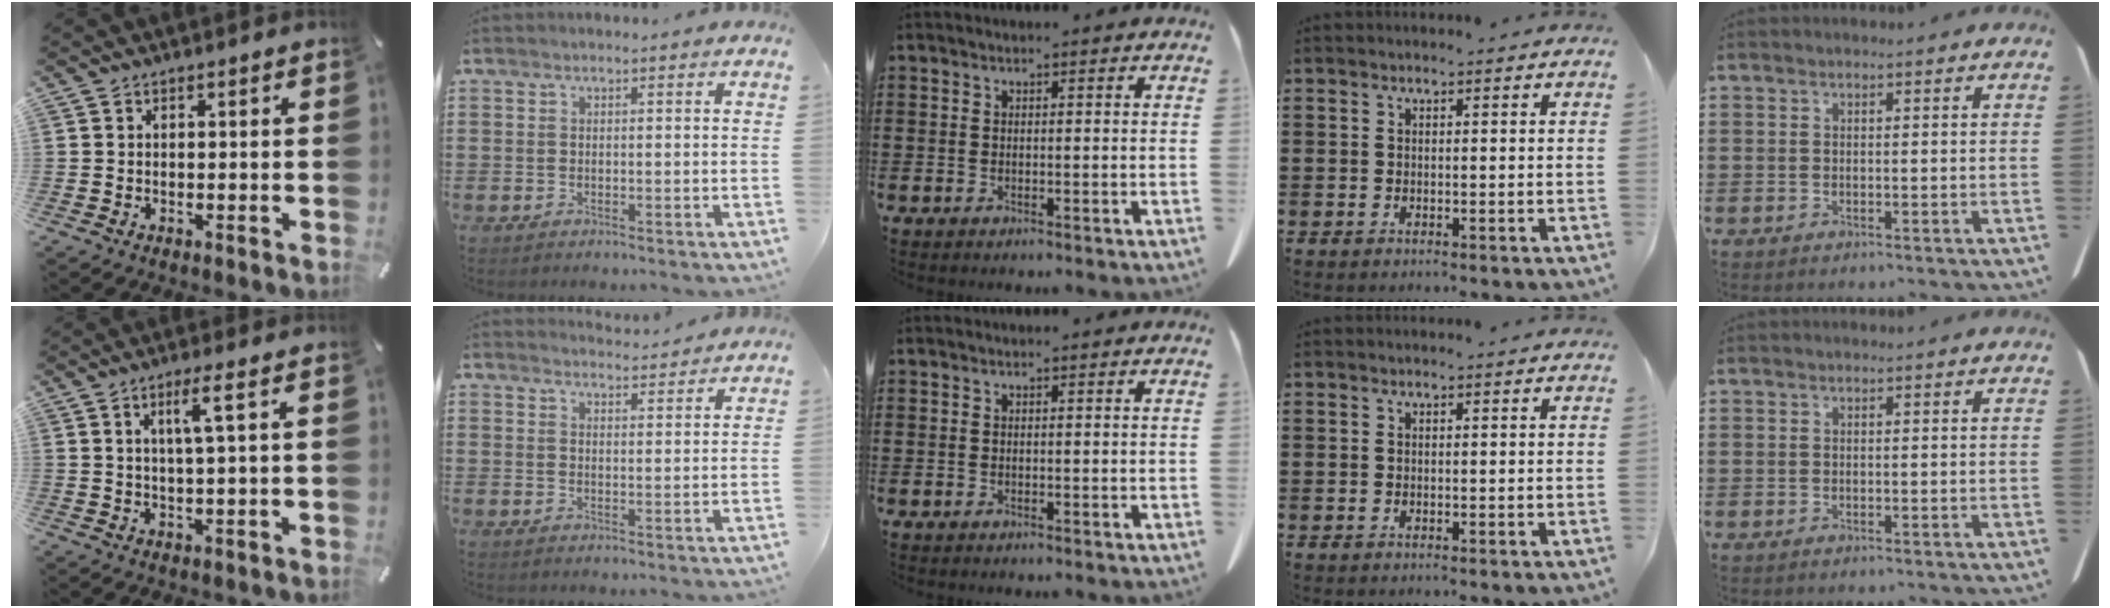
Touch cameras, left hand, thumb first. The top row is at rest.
{"thumb": {"total": 5.5, "force": [1.7, 0.2, 5.2], "torque": [-0.105, 0.000, 0.024]}, "index": {"total": 2.9, "force": [2.9, 0.1, 0.1], "torque": [-0.003, -0.013, 0.053]}}